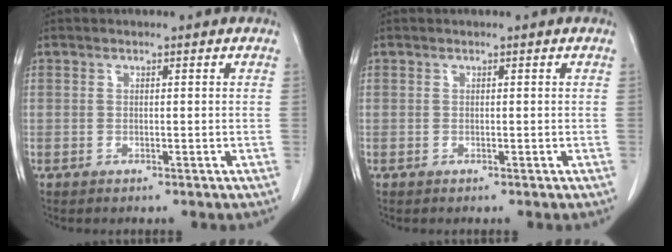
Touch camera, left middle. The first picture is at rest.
{"total": 0.0}